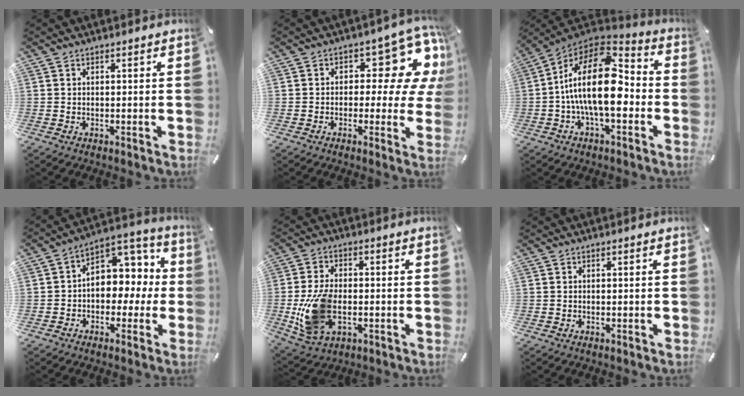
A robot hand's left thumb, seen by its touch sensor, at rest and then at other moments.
{"total": 12.3, "force": [5.3, 6.1, 9.3], "torque": [-0.111, -0.051, 0.086]}
{"total": 20.5, "force": [-1.3, 10.1, 17.8], "torque": [-0.337, 0.001, -0.026]}
{"total": 9.1, "force": [0.7, 7.8, 4.6], "torque": [-0.054, -0.013, 0.015]}
{"total": 12.7, "force": [-2.5, 7.9, 9.7], "torque": [-0.212, -0.002, -0.038]}
{"total": 0.0}